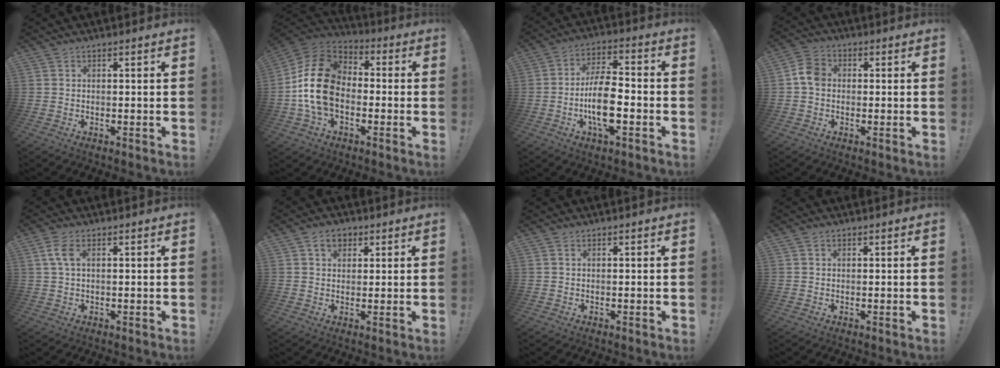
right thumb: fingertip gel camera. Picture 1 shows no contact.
{"total": 18.7, "force": [-1.7, 13.0, 13.3], "torque": [-0.249, 0.034, -0.019]}
{"total": 13.1, "force": [-4.0, 5.7, 11.0], "torque": [-0.211, 0.014, -0.073]}
{"total": 6.4, "force": [-0.3, 5.0, 4.0], "torque": [-0.073, 0.020, -0.001]}
{"total": 4.8, "force": [1.4, 2.3, 4.0], "torque": [-0.078, 0.001, 0.023]}
{"total": 5.1, "force": [2.5, 3.6, 2.6], "torque": [-0.034, -0.002, 0.044]}
{"total": 0.5, "force": [0.3, 0.2, 0.4], "torque": [-0.009, 0.002, 0.006]}
{"total": 0.7, "force": [0.3, 0.6, 0.1], "torque": [0.002, 0.000, 0.005]}